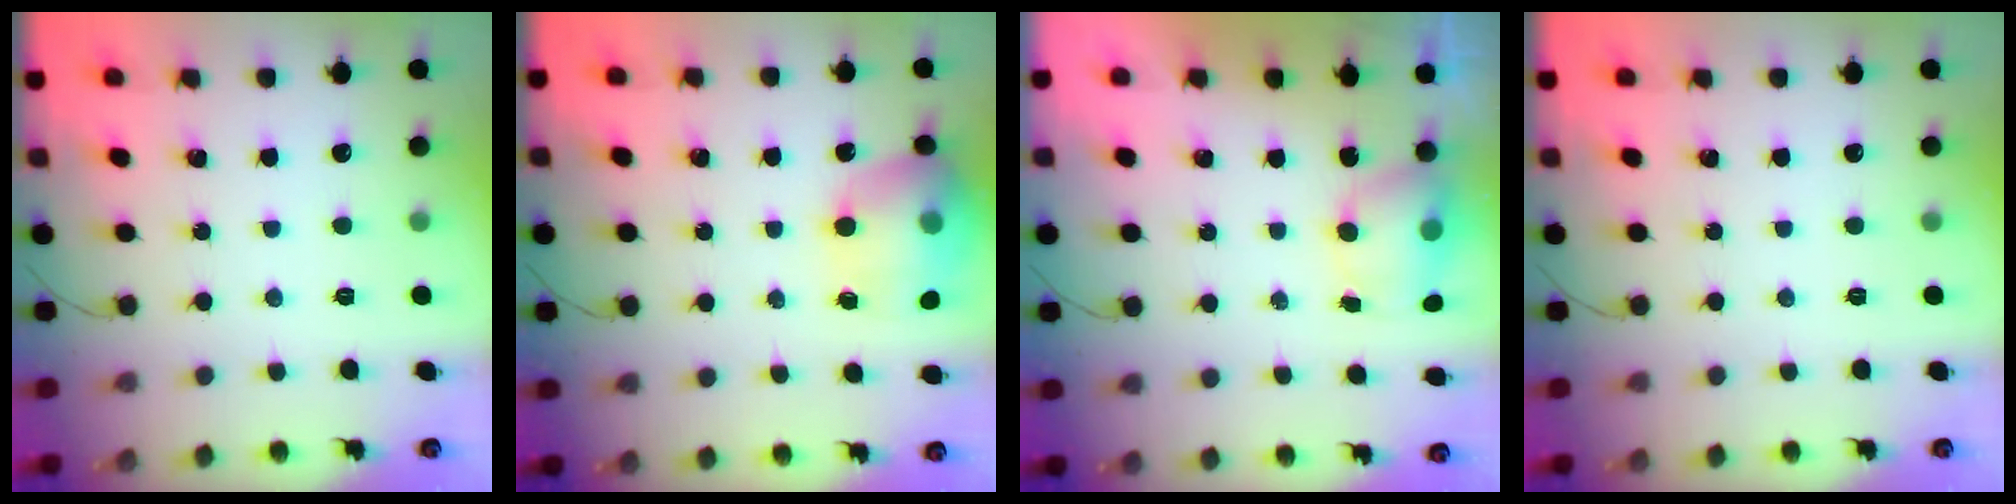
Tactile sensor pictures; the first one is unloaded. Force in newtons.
{"total": 16.5, "press": 16.4, "slide": 1.6}
{"total": 6.4, "press": 6.3, "slide": 0.8}
{"total": 0.0}